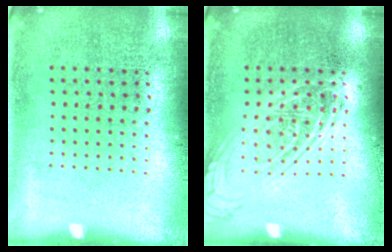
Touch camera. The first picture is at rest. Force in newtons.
{"total": 2.4, "press": 2.4, "slide": 0.3}